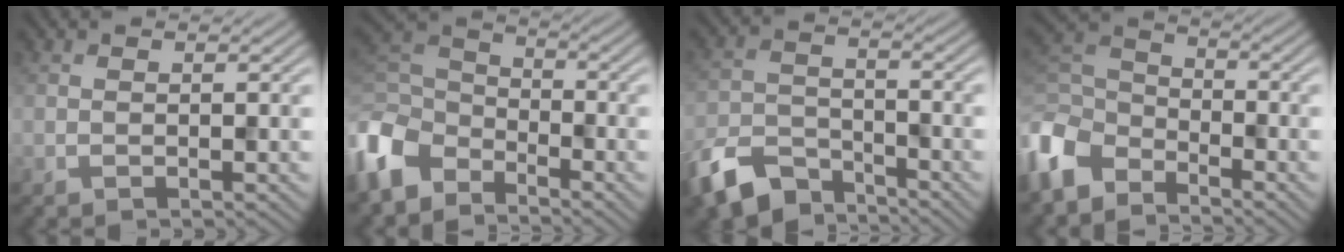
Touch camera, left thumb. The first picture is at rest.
{"total": 9.5, "force": [-6.1, 5.6, 4.6], "torque": [-0.131, -0.010, -0.145]}
{"total": 8.9, "force": [-7.0, 4.1, 3.7], "torque": [-0.083, -0.013, -0.148]}
{"total": 8.7, "force": [-6.0, 4.9, 3.9], "torque": [-0.109, -0.010, -0.146]}